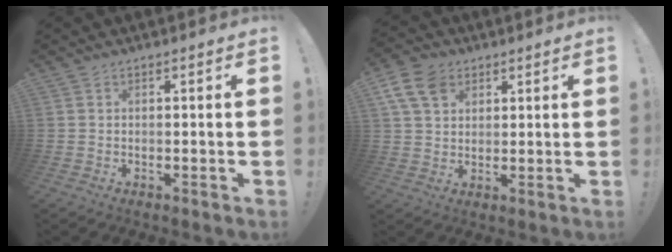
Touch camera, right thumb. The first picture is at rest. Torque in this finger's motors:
{"motor_torque": [-0.17, 0.26, 0.30, -0.17, 0.16]}